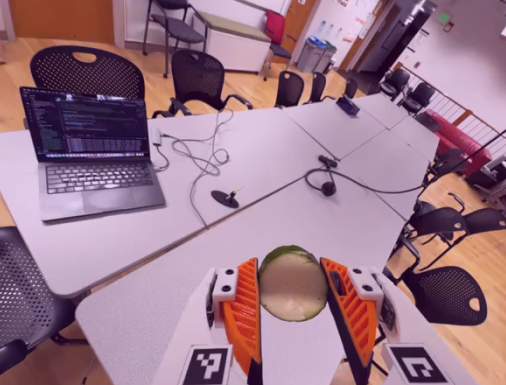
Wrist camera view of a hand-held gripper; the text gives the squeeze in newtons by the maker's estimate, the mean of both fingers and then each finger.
{"total": 9.1, "left": 9.2, "right": 9.0}